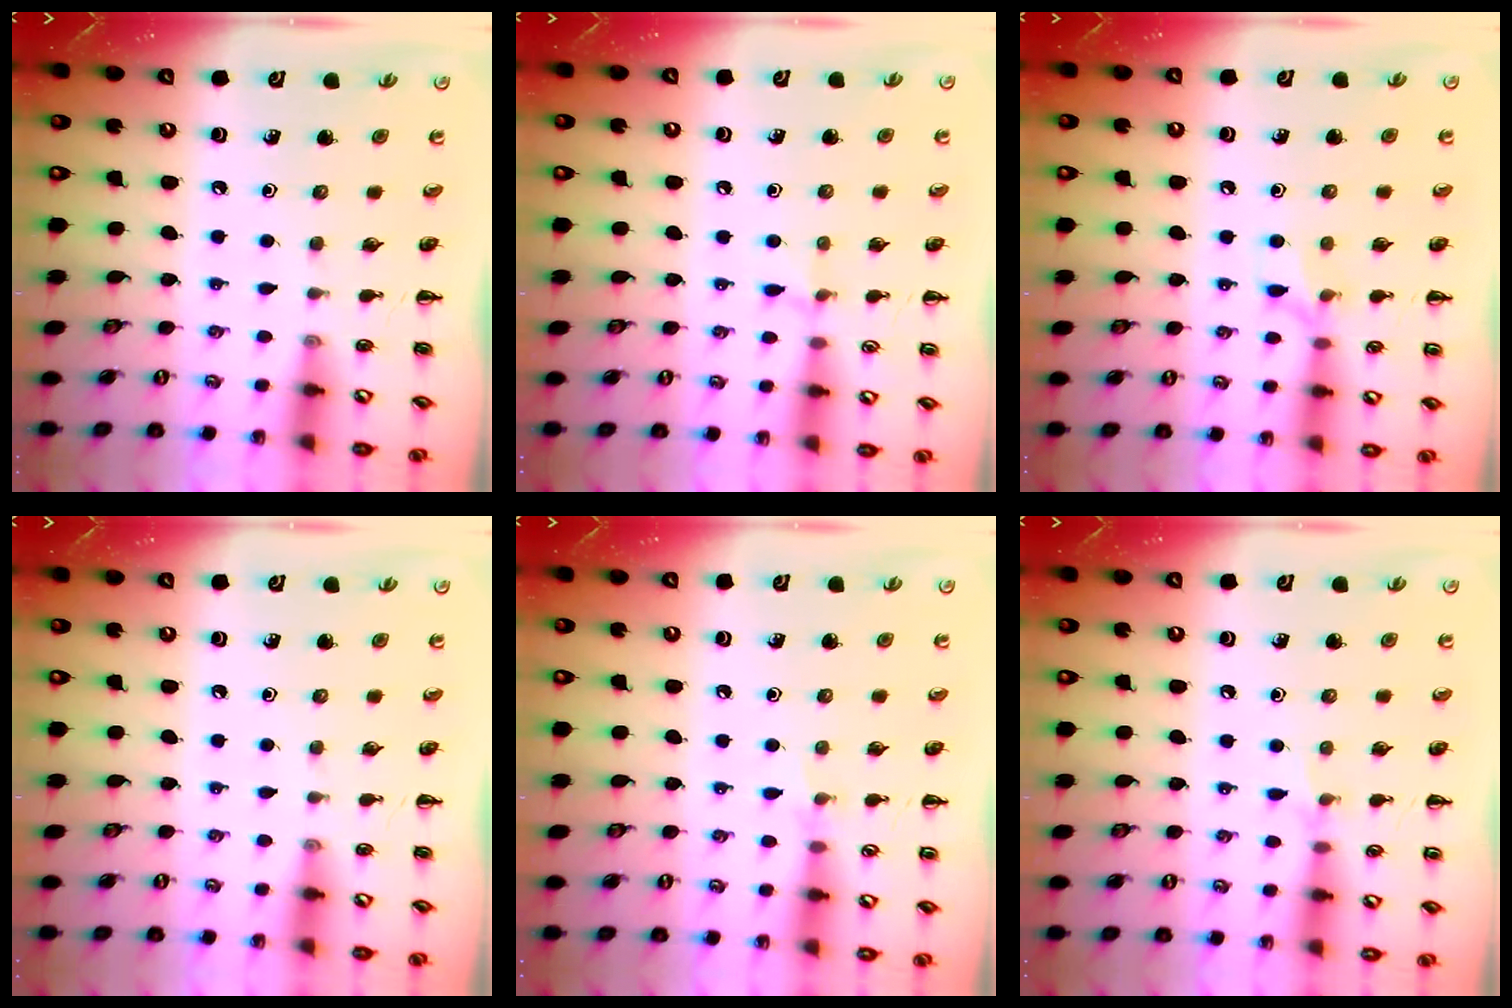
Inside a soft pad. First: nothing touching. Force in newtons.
{"total": 5.1, "press": 4.7, "slide": 1.9}
{"total": 6.5, "press": 6.4, "slide": 1.5}
{"total": 0.0}
{"total": 3.8, "press": 3.6, "slide": 1.3}
{"total": 4.3, "press": 4.1, "slide": 1.5}